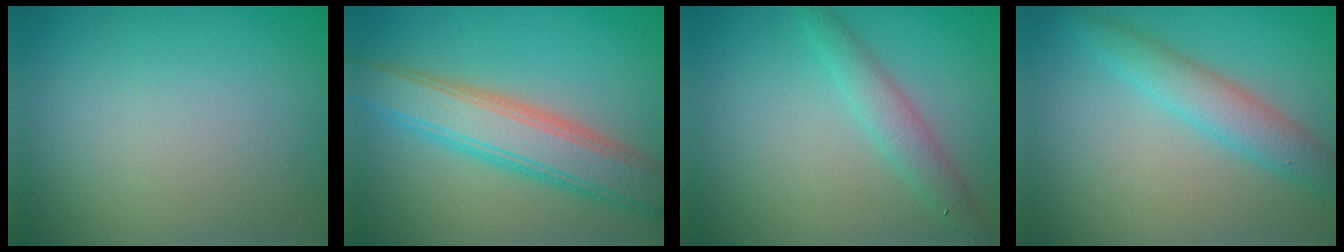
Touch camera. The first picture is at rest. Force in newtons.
{"total": 6.1, "press": 6.1, "slide": 0.4}
{"total": 2.3, "press": 2.3, "slide": 0.0}
{"total": 3.4, "press": 3.4, "slide": 0.2}